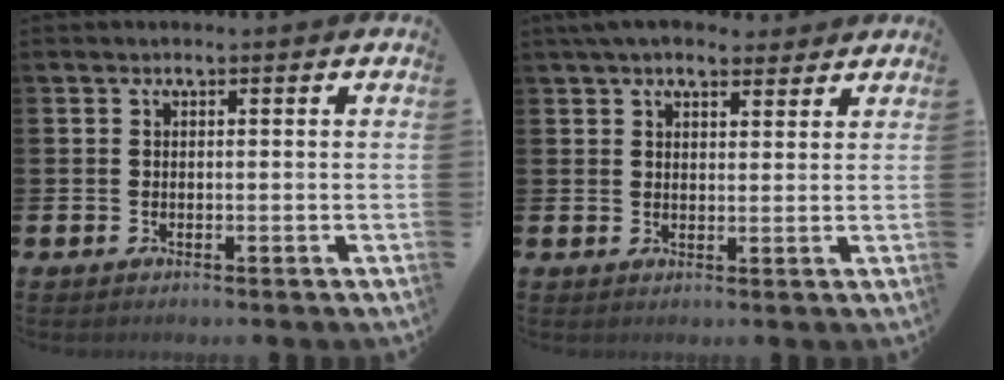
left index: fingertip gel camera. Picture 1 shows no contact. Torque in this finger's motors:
{"motor_torque": [1.30, -0.84, 0.66, 0.21]}